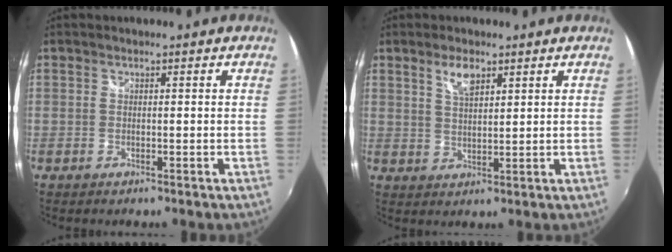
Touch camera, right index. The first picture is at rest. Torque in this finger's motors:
{"motor_torque": [0.33, 0.08, 0.20, 0.06]}